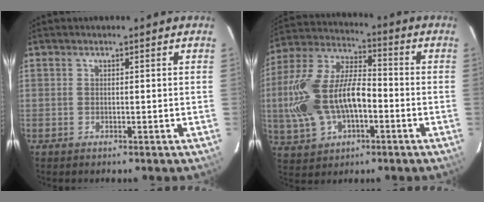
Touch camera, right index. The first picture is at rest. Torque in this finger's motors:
{"motor_torque": [0.66, -0.21, 1.05, 0.21]}